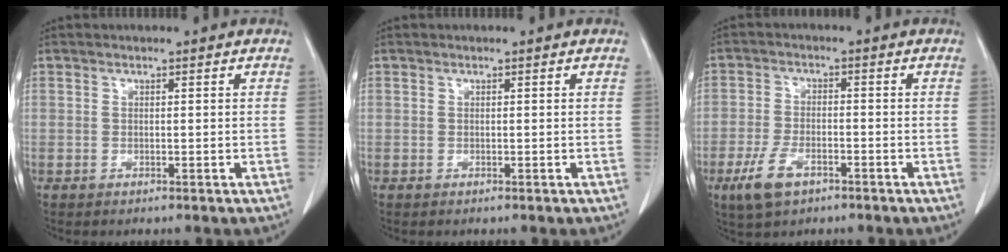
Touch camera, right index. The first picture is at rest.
{"total": 0.0}
{"total": 6.1, "force": [-3.5, 2.8, 4.1], "torque": [-0.091, -0.007, -0.061]}